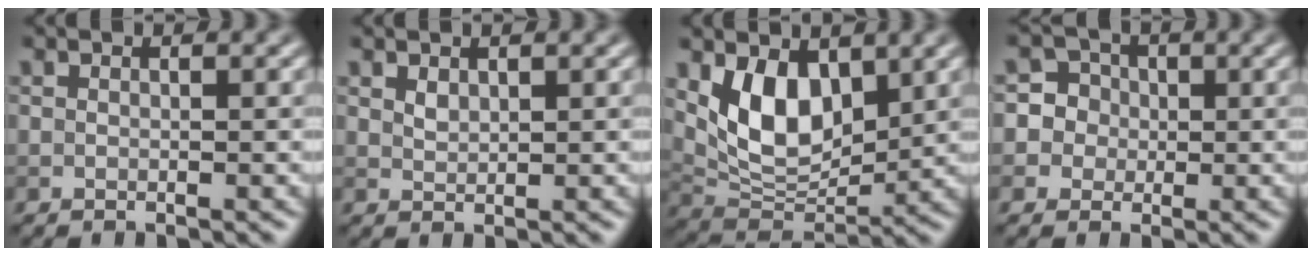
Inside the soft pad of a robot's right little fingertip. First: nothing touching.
{"total": 1.0, "force": [0.6, 0.5, 0.5], "torque": [-0.013, -0.001, 0.016]}
{"total": 6.3, "force": [2.4, 3.8, 4.4], "torque": [-0.085, -0.017, 0.048]}
{"total": 5.8, "force": [0.6, 5.6, 1.3], "torque": [-0.014, 0.039, -0.009]}